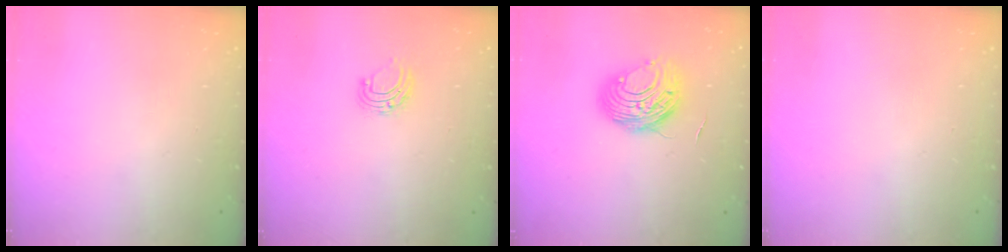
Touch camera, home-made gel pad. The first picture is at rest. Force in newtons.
{"total": 5.5, "press": 5.4, "slide": 0.6}
{"total": 9.5, "press": 9.5, "slide": 0.7}
{"total": 0.0}